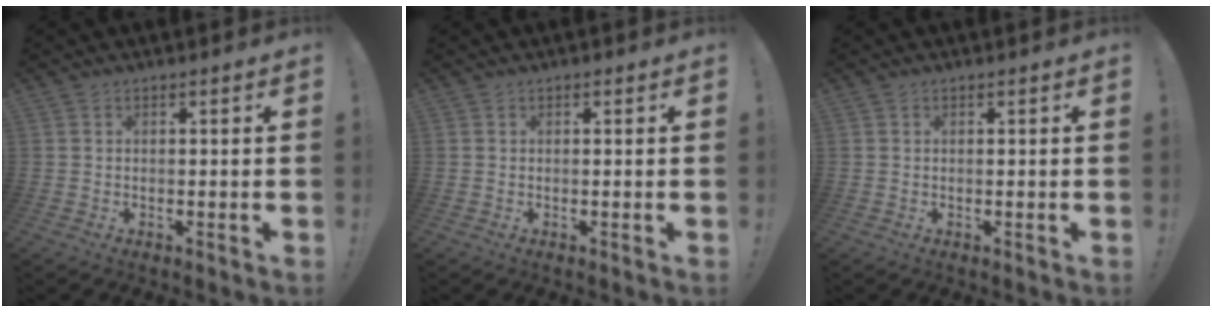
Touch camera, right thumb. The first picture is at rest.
{"total": 0.0}
{"total": 0.0}